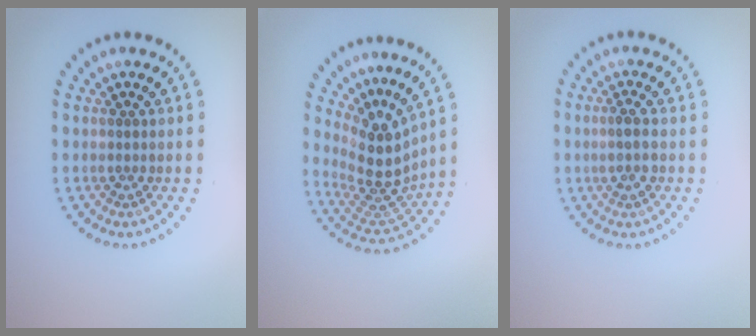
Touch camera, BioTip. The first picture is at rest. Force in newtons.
{"total": 4.6, "press": 3.5, "slide": 3.0}
{"total": 1.7, "press": 1.6, "slide": 0.7}